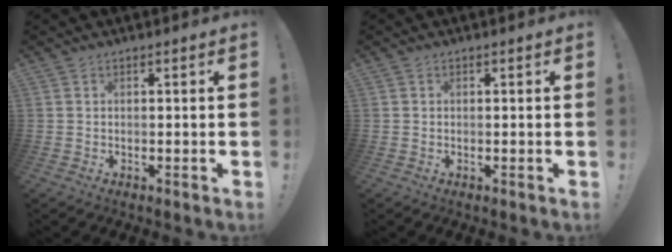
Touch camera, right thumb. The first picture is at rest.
{"total": 0.0}